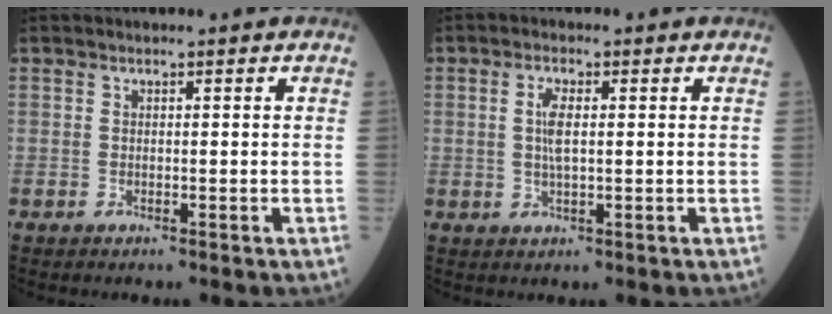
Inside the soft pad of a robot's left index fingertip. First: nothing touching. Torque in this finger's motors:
{"motor_torque": [0.97, 0.23, 0.44, 0.05]}